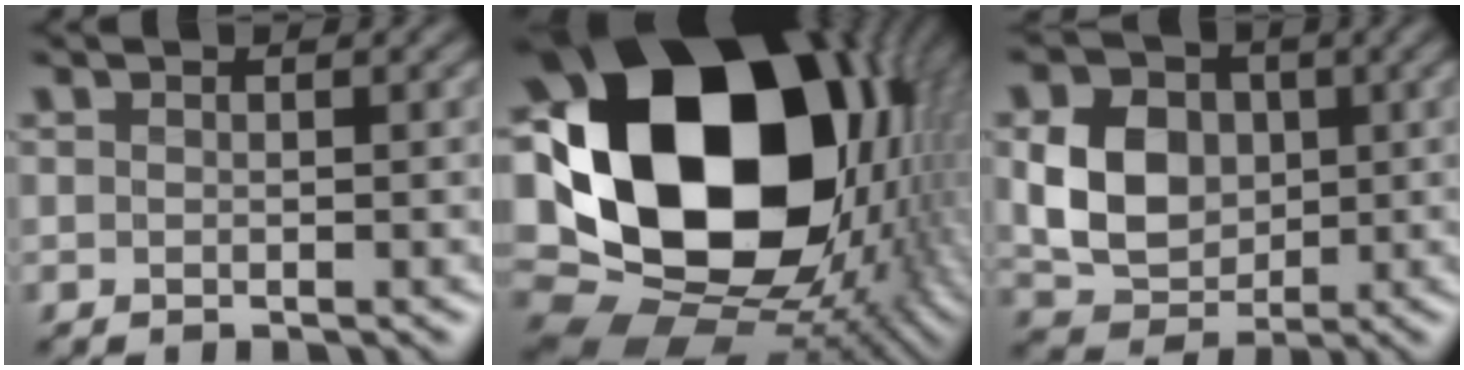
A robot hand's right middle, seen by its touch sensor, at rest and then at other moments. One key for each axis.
{"total": 21.1, "fx": 2.2, "fy": 16.2, "fz": 13.3, "tx": -0.287, "ty": -0.008, "tz": 0.064}
{"total": 5.9, "fx": 0.6, "fy": 4.9, "fz": 3.3, "tx": -0.070, "ty": 0.004, "tz": 0.012}